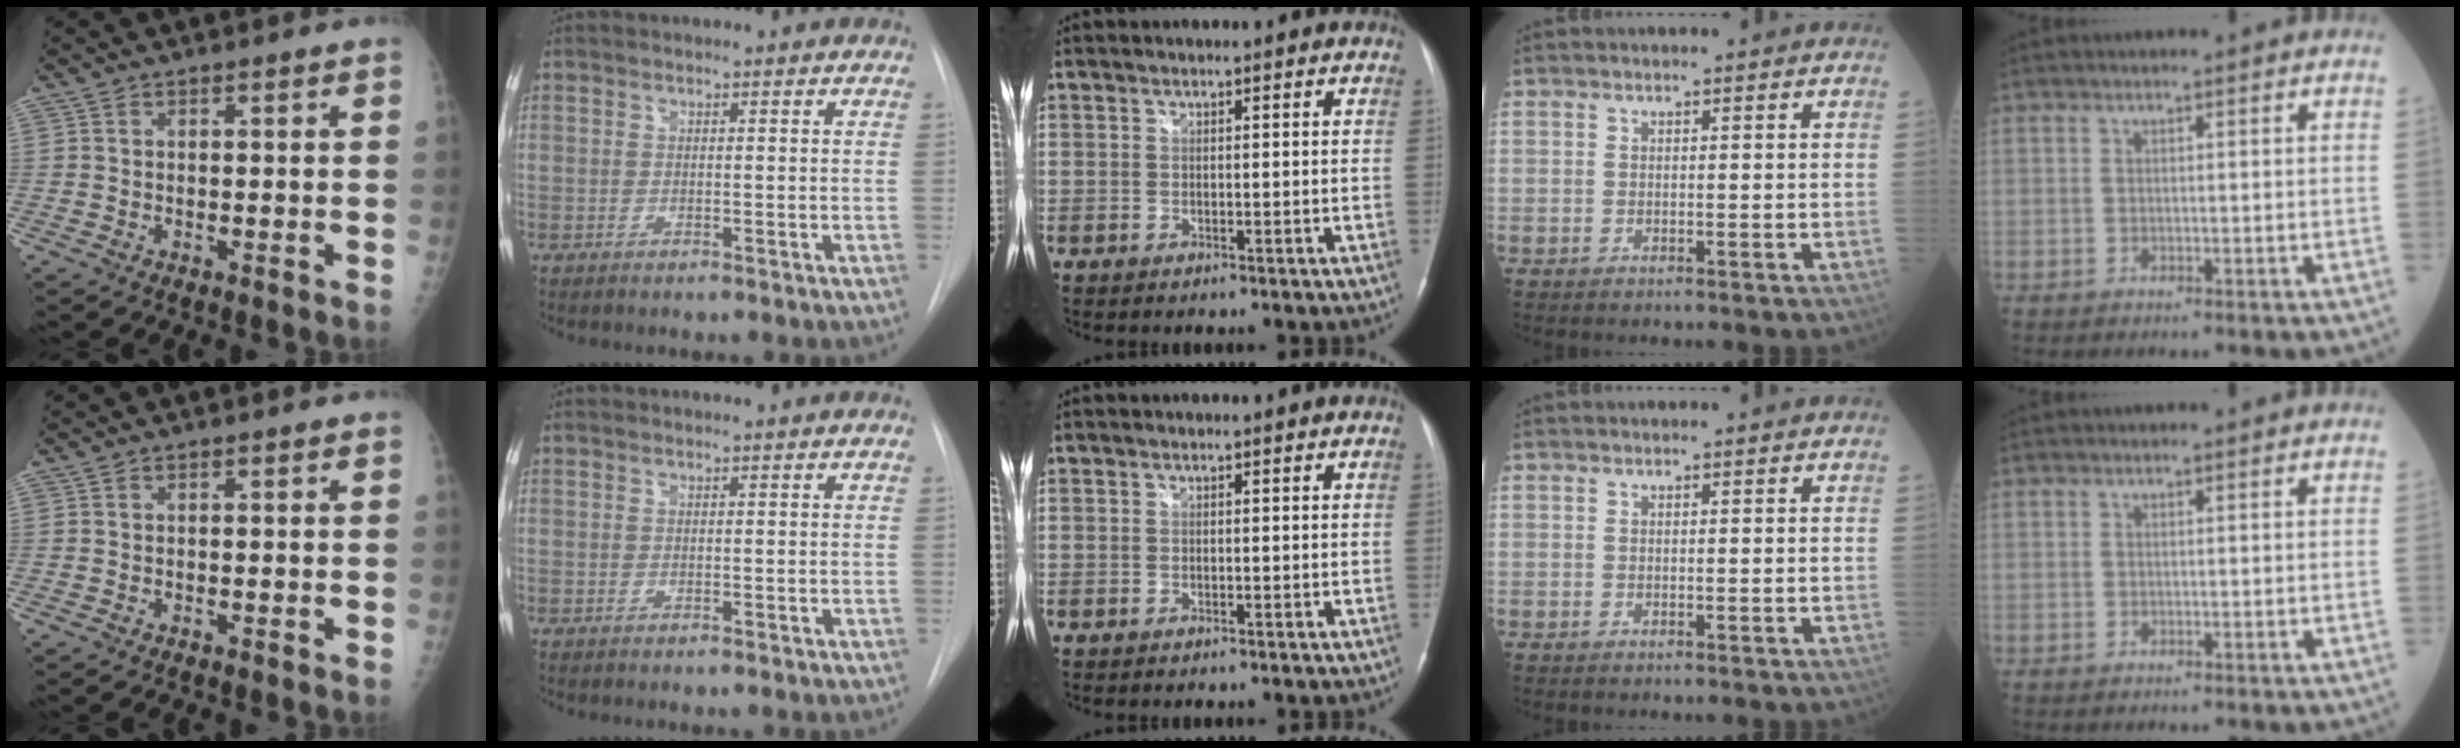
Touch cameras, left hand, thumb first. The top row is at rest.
{}